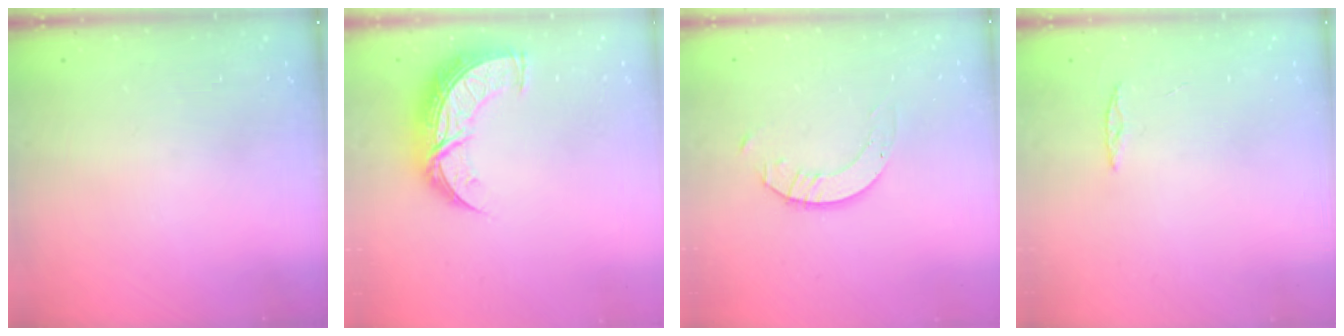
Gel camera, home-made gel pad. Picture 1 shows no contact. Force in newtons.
{"total": 10.7, "press": 10.6, "slide": 0.8}
{"total": 2.7, "press": 2.7, "slide": 0.2}
{"total": 2.0, "press": 2.0, "slide": 0.2}